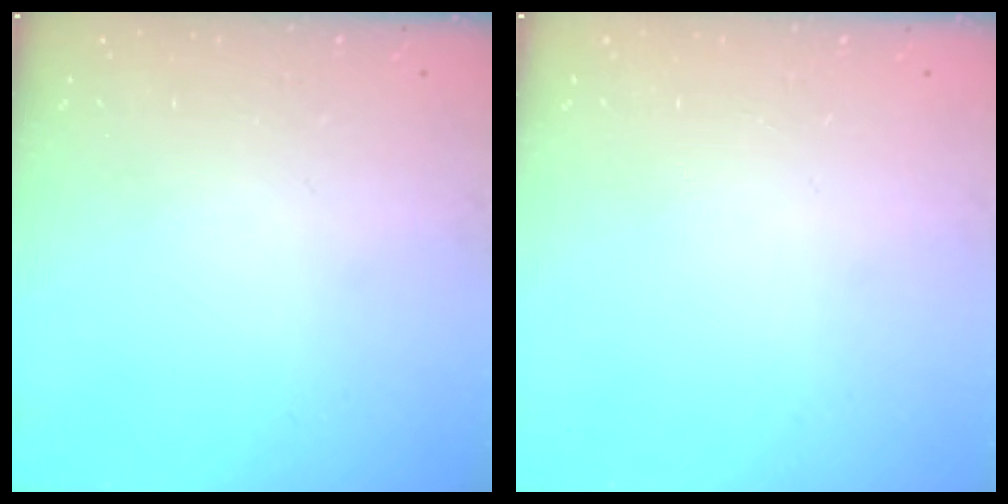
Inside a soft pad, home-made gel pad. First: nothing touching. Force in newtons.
{"total": 0.0}